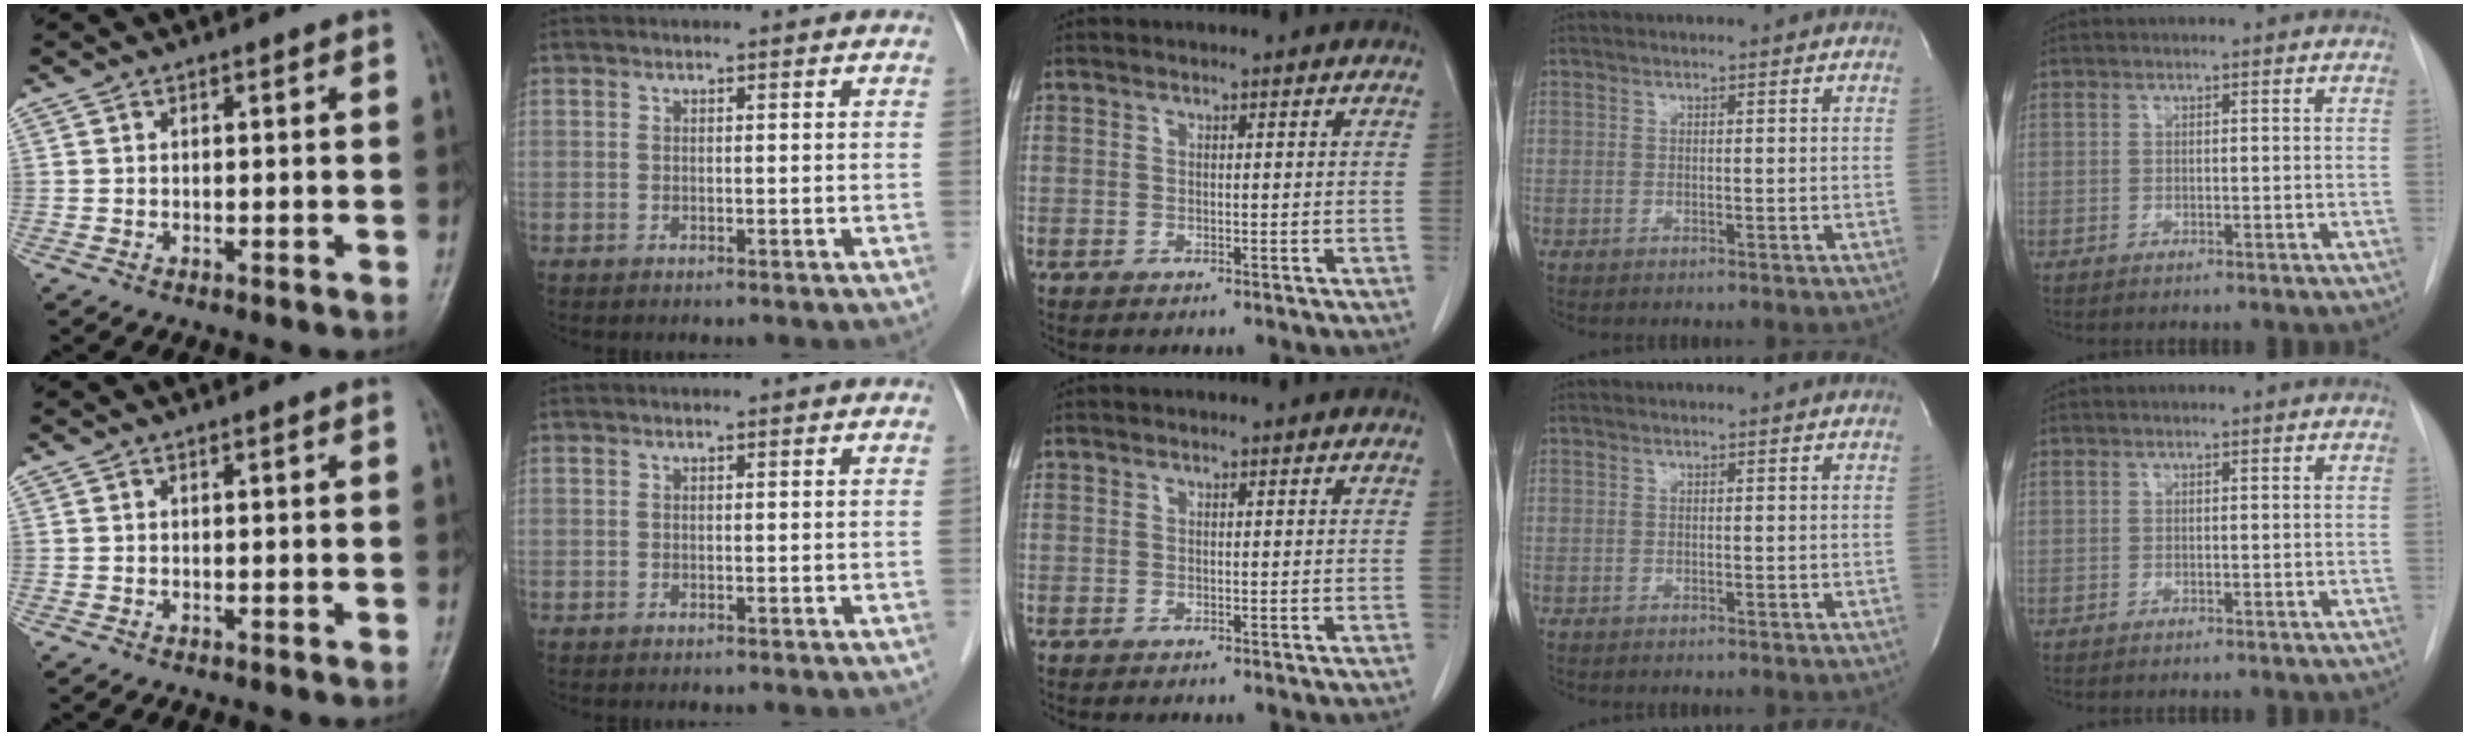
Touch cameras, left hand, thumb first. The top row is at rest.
{}